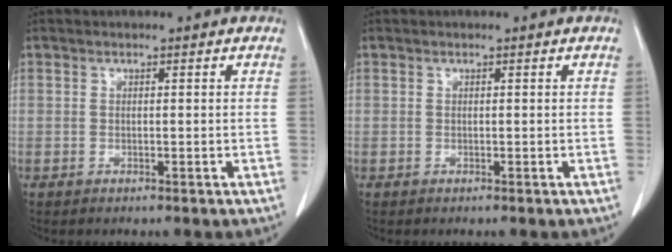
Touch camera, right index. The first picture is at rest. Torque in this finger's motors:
{"motor_torque": [0.00, 0.00, 0.00, -0.01]}